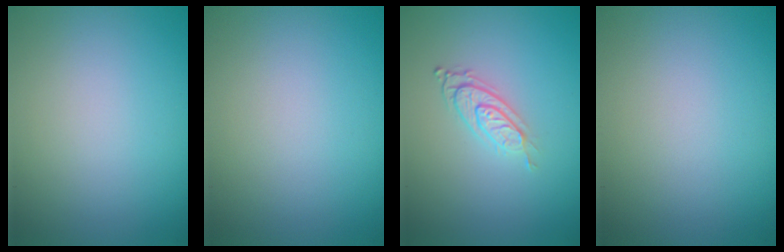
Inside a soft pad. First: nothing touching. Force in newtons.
{"total": 0.0}
{"total": 2.9, "press": 1.9, "slide": 2.2}
{"total": 0.0}